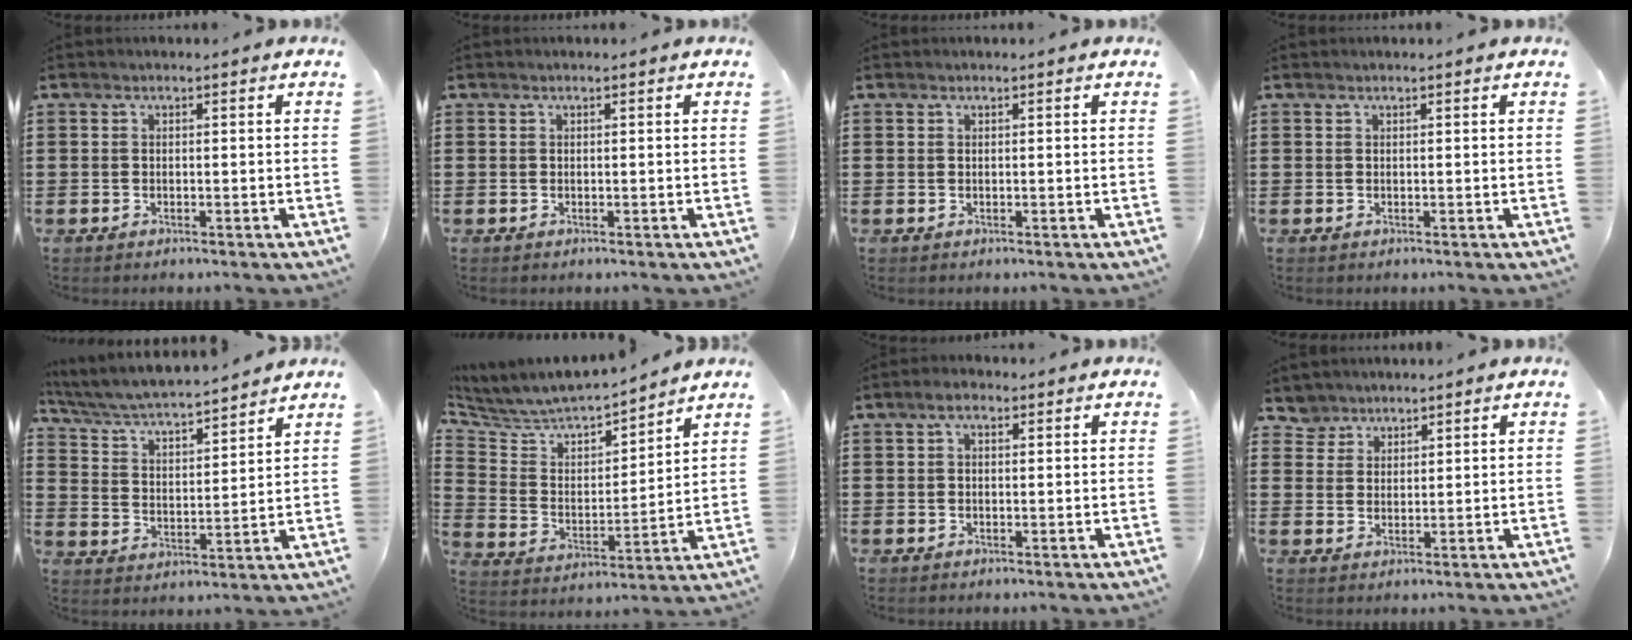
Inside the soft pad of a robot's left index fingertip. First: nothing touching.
{"total": 0.0}
{"total": 0.0}
{"total": 0.0}
{"total": 5.0, "force": [4.7, 0.2, 1.6], "torque": [-0.053, -0.033, 0.074]}
{"total": 5.4, "force": [5.1, 1.6, 0.7], "torque": [-0.050, -0.042, 0.081]}
{"total": 2.2, "force": [0.7, 1.2, 1.7], "torque": [-0.036, 0.009, 0.011]}
{"total": 3.2, "force": [2.7, 1.8, -0.2], "torque": [-0.011, 0.001, 0.051]}